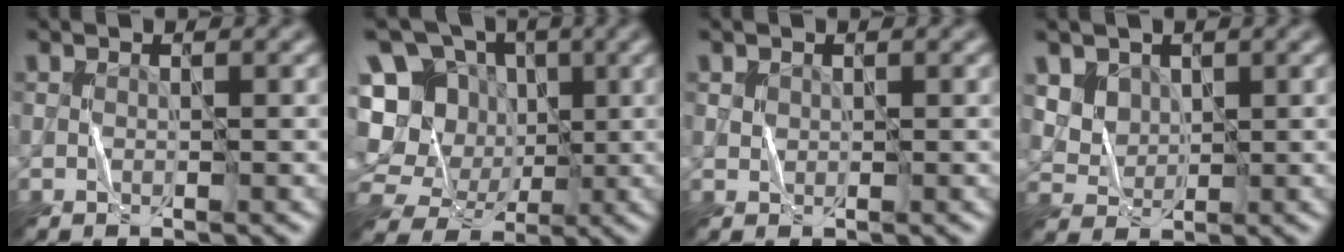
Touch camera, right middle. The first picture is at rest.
{"total": 14.4, "force": [-1.1, 12.9, 6.2], "torque": [-0.152, 0.016, -0.028]}
{"total": 0.7, "force": [0.3, 0.6, 0.1], "torque": [-0.001, -0.002, 0.008]}
{"total": 4.7, "force": [2.6, 3.5, 1.8], "torque": [-0.060, -0.003, 0.064]}